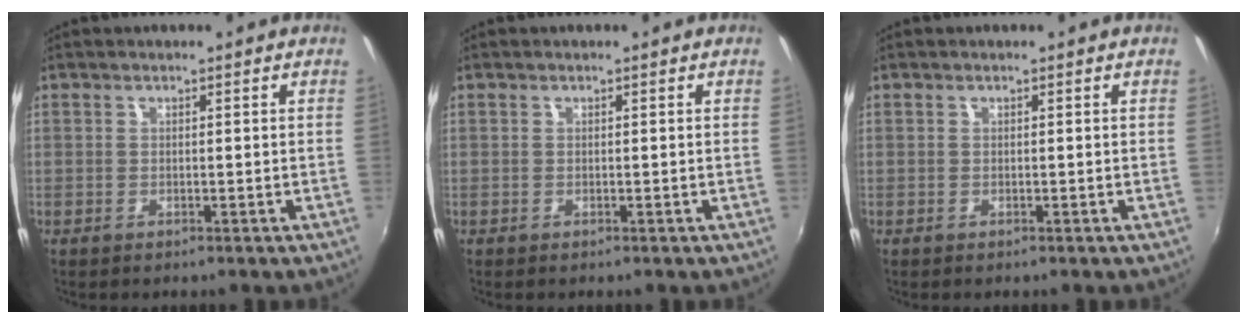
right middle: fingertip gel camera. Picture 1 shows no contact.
{"total": 0.0}
{"total": 0.0}